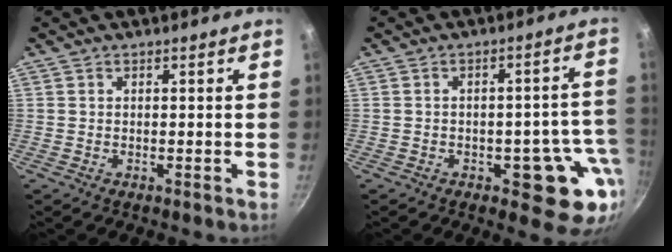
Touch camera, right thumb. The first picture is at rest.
{"total": 11.7, "force": [-4.3, 5.7, 9.2], "torque": [-0.050, 0.028, -0.049]}